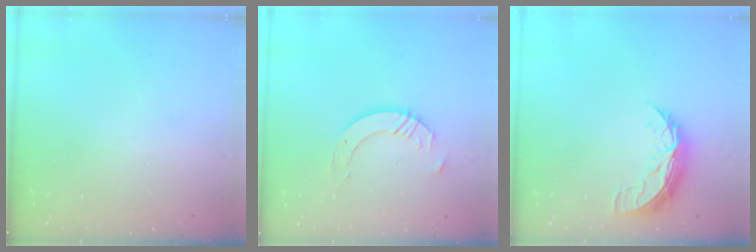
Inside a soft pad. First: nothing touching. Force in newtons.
{"total": 8.0, "press": 7.9, "slide": 0.7}
{"total": 7.9, "press": 7.9, "slide": 0.6}